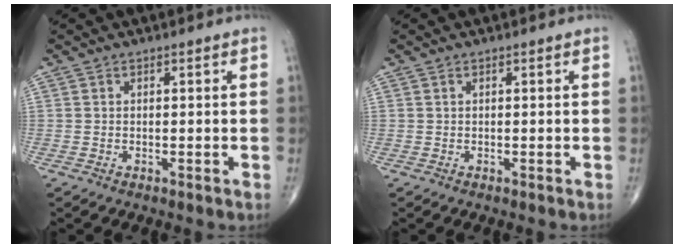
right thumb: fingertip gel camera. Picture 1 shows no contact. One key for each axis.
{"total": 0.0}